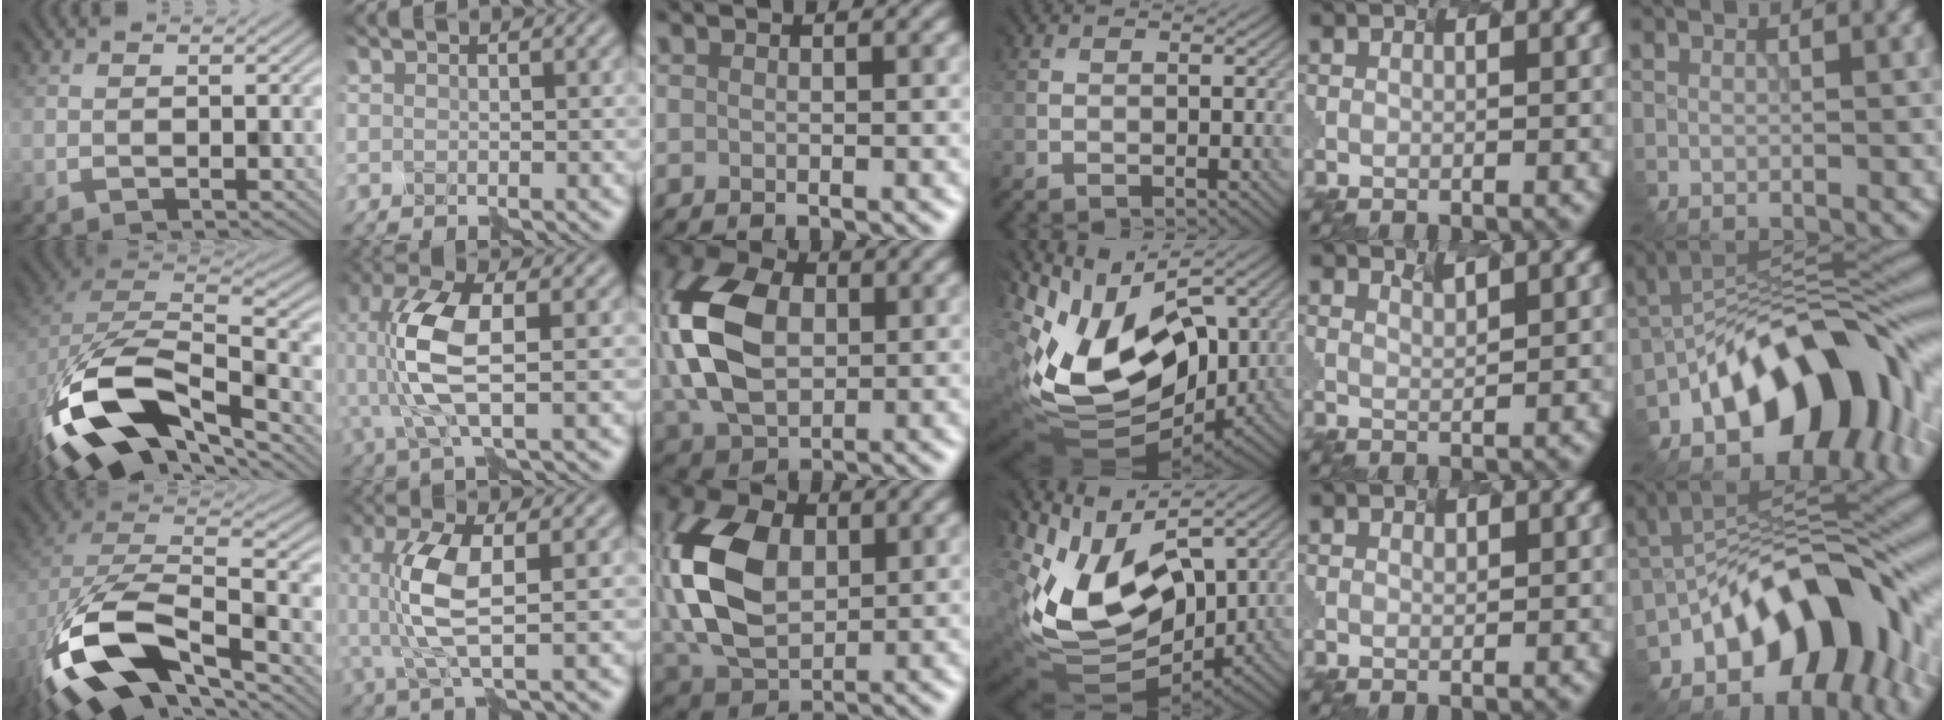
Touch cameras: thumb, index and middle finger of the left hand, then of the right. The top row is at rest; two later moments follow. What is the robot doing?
{"motion": "disassemble", "object": "markers"}